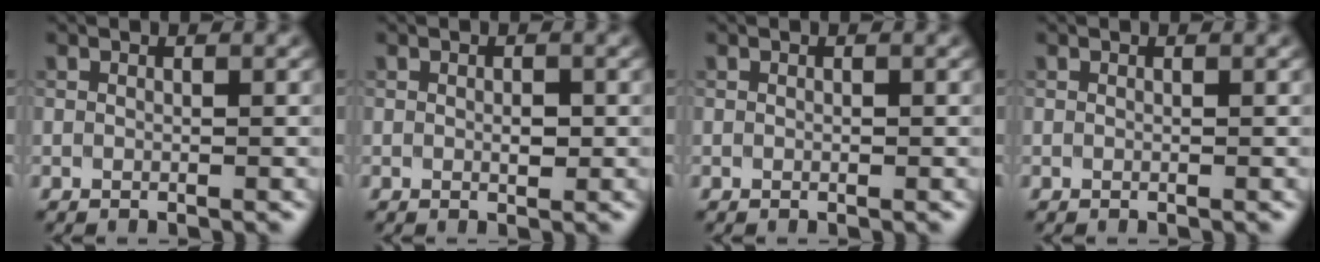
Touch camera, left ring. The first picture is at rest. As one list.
[{"total": 1.0, "force": [0.0, 0.6, 0.9], "torque": [-0.012, -0.003, 0.000]}, {"total": 0.0}, {"total": 0.0}]